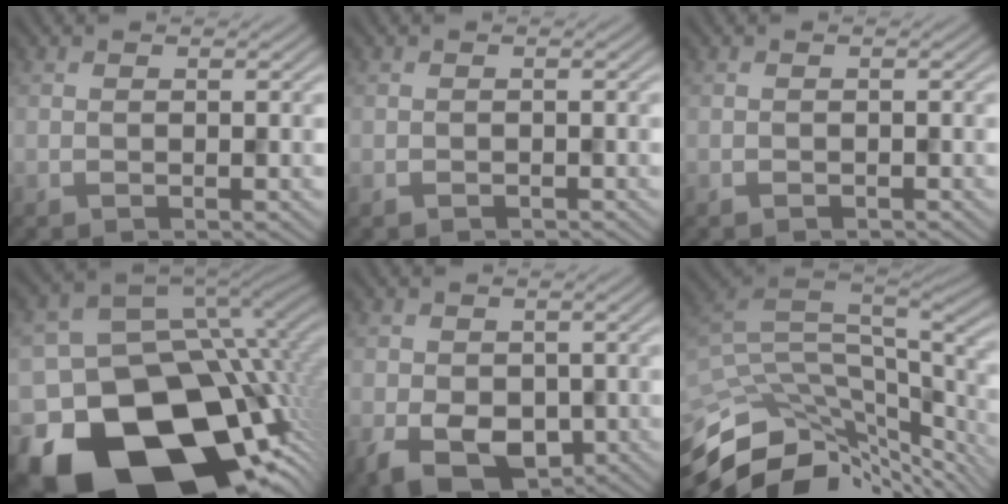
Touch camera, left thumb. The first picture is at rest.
{"total": 0.9, "force": [-0.7, 0.5, 0.2], "torque": [-0.003, -0.005, -0.015]}
{"total": 0.6, "force": [-0.5, 0.3, 0.1], "torque": [0.000, -0.005, -0.009]}
{"total": 22.5, "force": [-11.0, 14.9, 12.8], "torque": [-0.262, -0.047, -0.152]}
{"total": 6.7, "force": [-1.9, 4.8, 4.3], "torque": [-0.092, -0.023, -0.032]}
{"total": 12.1, "force": [-5.1, 5.3, 9.6], "torque": [-0.217, -0.015, -0.077]}